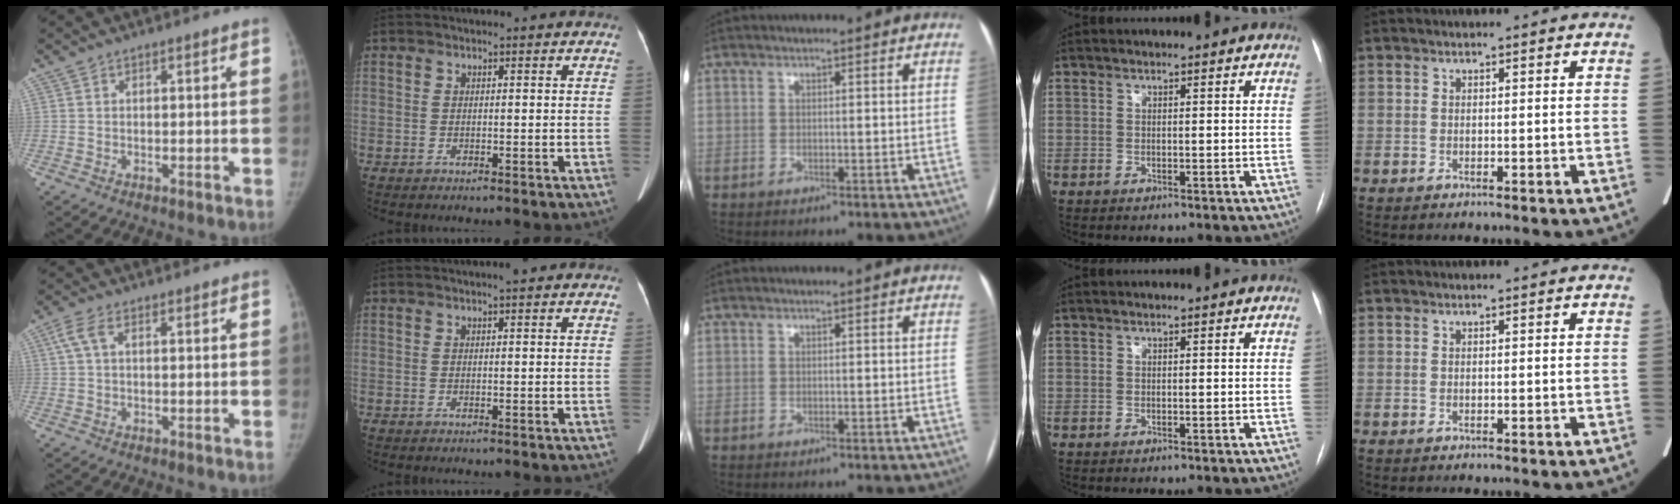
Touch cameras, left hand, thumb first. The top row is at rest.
{"thumb": {"total": 3.1, "force": [1.0, 1.5, 2.6], "torque": [-0.067, 0.014, 0.021]}, "index": {"total": 1.5, "force": [1.1, 0.2, 1.0], "torque": [-0.016, 0.006, 0.013]}}